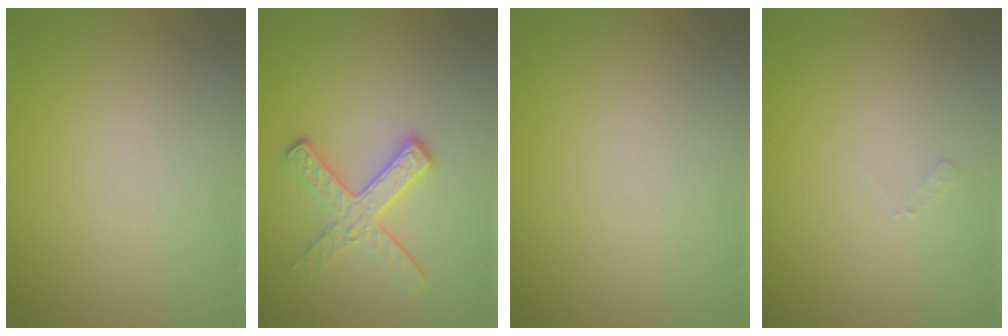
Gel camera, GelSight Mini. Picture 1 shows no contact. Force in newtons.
{"total": 3.1, "press": 2.5, "slide": 1.9}
{"total": 0.0}
{"total": 0.5, "press": 0.5, "slide": 0.2}